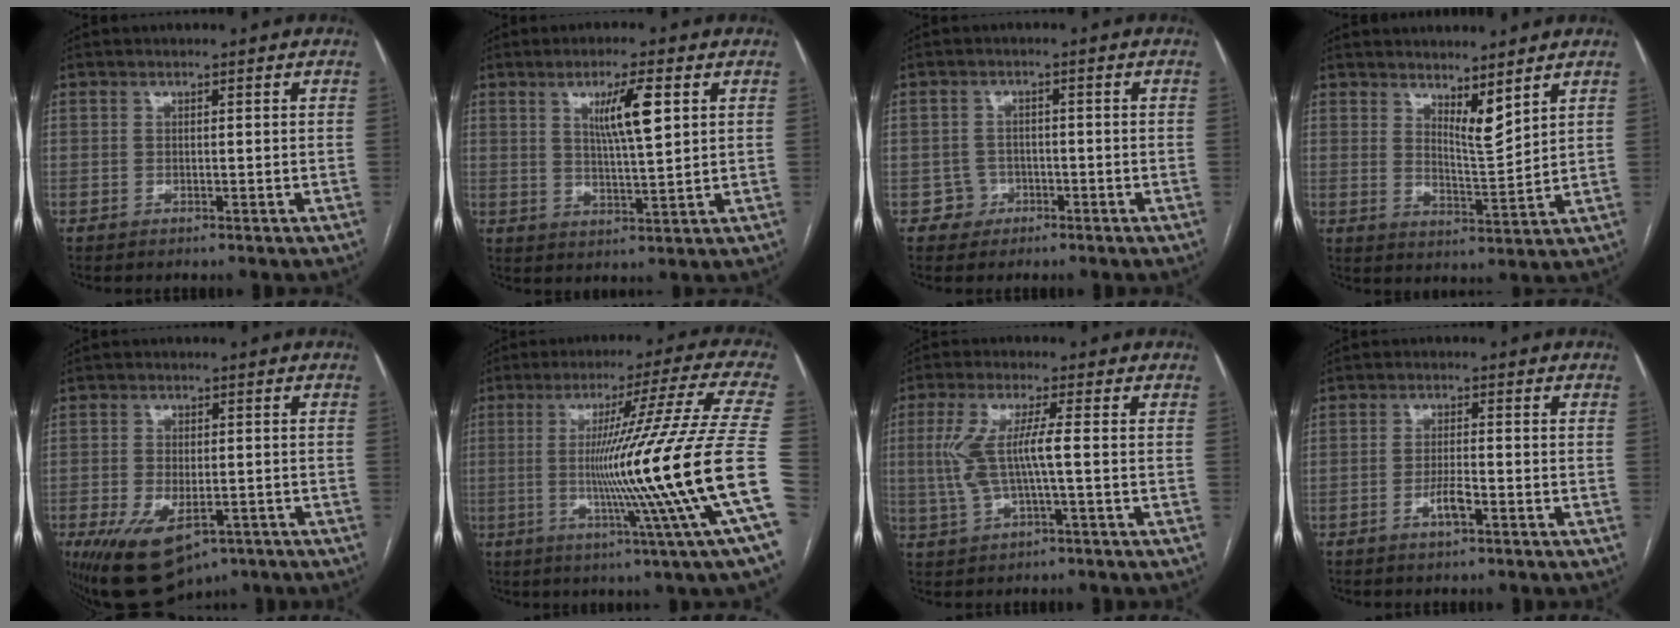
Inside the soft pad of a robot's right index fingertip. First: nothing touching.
{"total": 7.0, "force": [2.6, 0.5, 6.5], "torque": [-0.115, -0.002, 0.046]}
{"total": 3.0, "force": [-1.3, 2.6, -0.4], "torque": [0.020, 0.016, -0.023]}
{"total": 4.7, "force": [3.6, 0.6, 3.0], "torque": [-0.057, -0.020, 0.070]}
{"total": 11.7, "force": [-6.5, 6.0, 7.7], "torque": [-0.137, -0.012, -0.091]}
{"total": 25.1, "force": [-4.0, -3.0, 24.5], "torque": [-0.311, -0.020, -0.088]}
{"total": 7.4, "force": [0.0, 1.0, 7.4], "torque": [-0.166, 0.013, 0.001]}
{"total": 3.2, "force": [-1.5, 0.5, 2.8], "torque": [-0.055, -0.001, -0.026]}